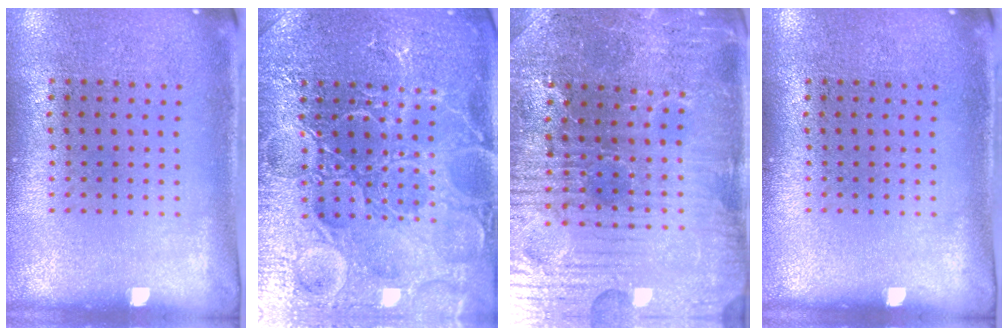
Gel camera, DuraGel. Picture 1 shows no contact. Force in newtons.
{"total": 7.5, "press": 7.5, "slide": 1.0}
{"total": 4.3, "press": 4.2, "slide": 0.8}
{"total": 0.0}